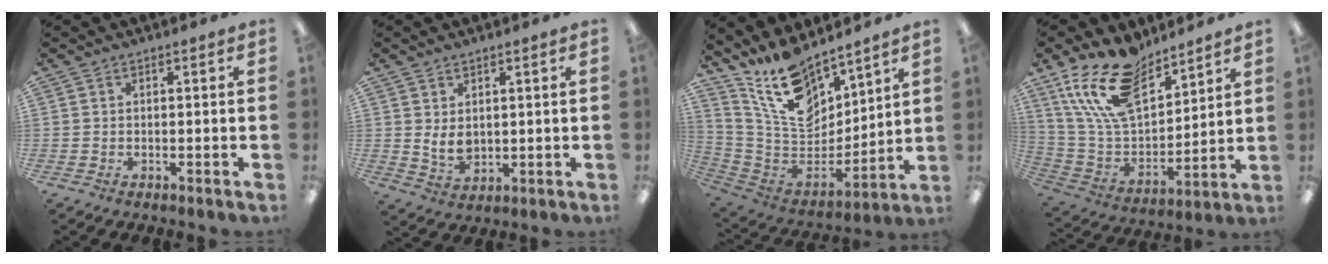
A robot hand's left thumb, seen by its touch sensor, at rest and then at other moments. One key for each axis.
{"total": 4.5, "fx": 1.6, "fy": 3.0, "fz": 3.1, "tx": -0.050, "ty": -0.013, "tz": 0.027}
{"total": 16.3, "fx": 13.0, "fy": 7.0, "fz": 6.7, "tx": -0.137, "ty": -0.092, "tz": 0.238}
{"total": 19.3, "fx": 13.4, "fy": 9.5, "fz": 10.2, "tx": -0.210, "ty": -0.069, "tz": 0.247}